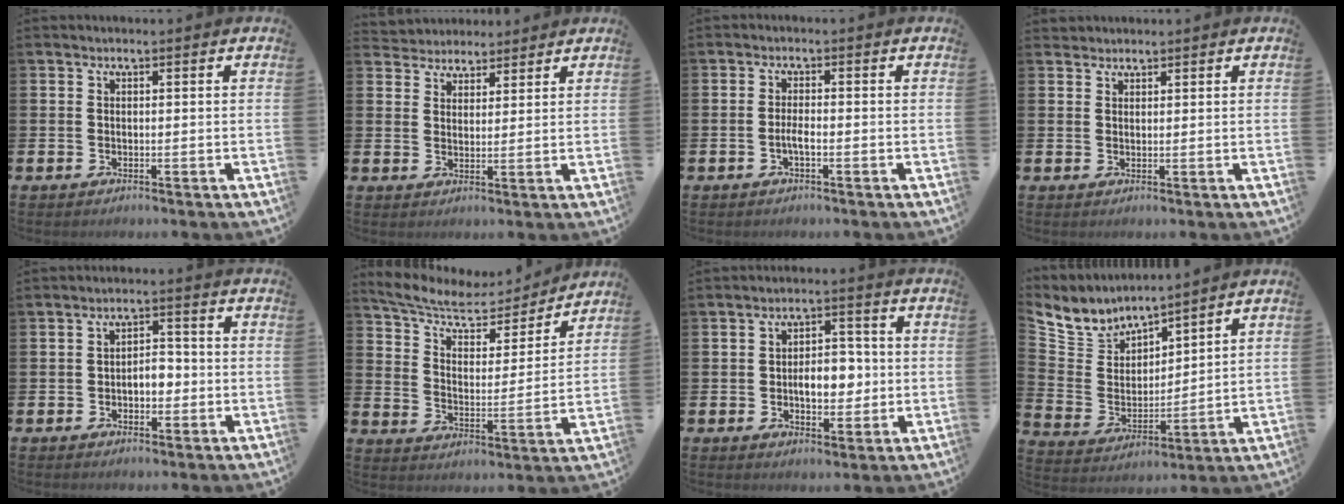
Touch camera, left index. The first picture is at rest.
{"total": 4.1, "force": [3.8, 1.3, -0.7], "torque": [-0.006, -0.016, 0.071]}
{"total": 1.7, "force": [-0.7, 0.4, 1.5], "torque": [-0.026, 0.000, -0.013]}
{"total": 1.6, "force": [1.5, 0.5, -0.2], "torque": [0.009, 0.000, 0.027]}
{"total": 3.1, "force": [-0.9, 2.2, 2.0], "torque": [-0.032, 0.006, -0.025]}
{"total": 8.3, "force": [7.1, 3.0, 3.0], "torque": [-0.092, -0.047, 0.118]}
{"total": 5.6, "force": [-0.6, 3.7, 4.2], "torque": [-0.058, 0.002, -0.022]}
{"total": 7.4, "force": [6.9, 2.8, 0.0], "torque": [-0.056, -0.061, 0.125]}